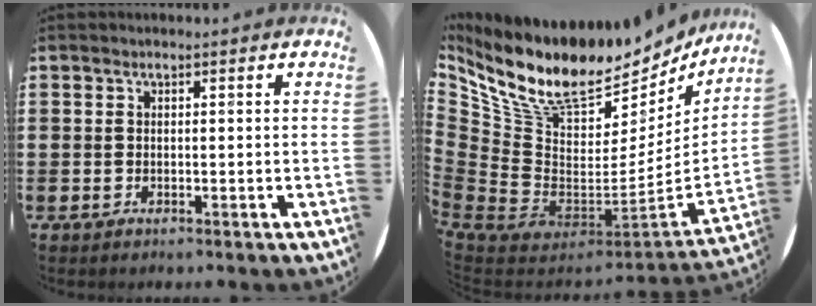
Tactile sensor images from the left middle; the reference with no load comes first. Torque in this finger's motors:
{"motor_torque": [0.83, -0.83, 1.05, 0.21]}